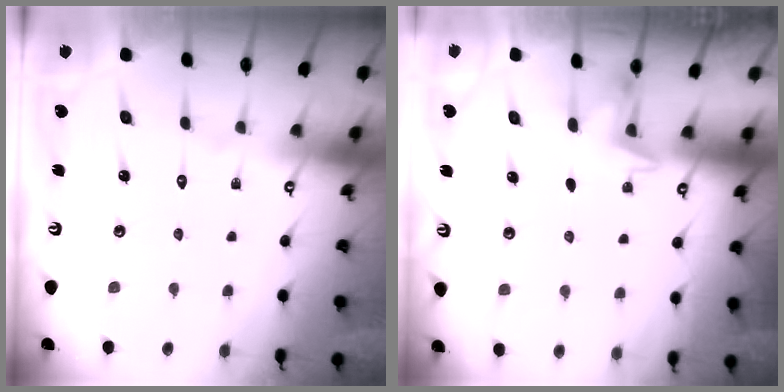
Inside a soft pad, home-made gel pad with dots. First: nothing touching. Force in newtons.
{"total": 2.4, "press": 2.1, "slide": 1.2}